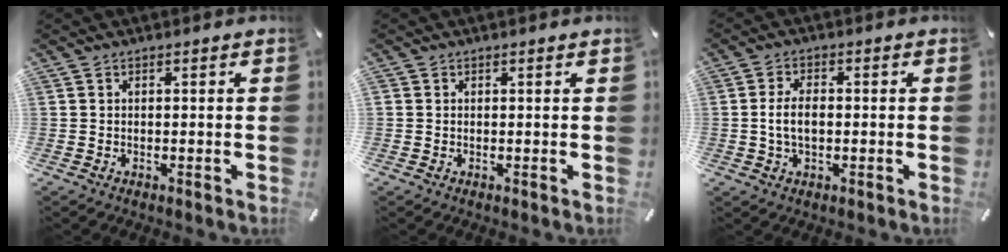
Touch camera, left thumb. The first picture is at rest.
{"total": 0.0}
{"total": 5.2, "force": [-0.3, 2.9, 4.3], "torque": [-0.093, 0.003, -0.009]}